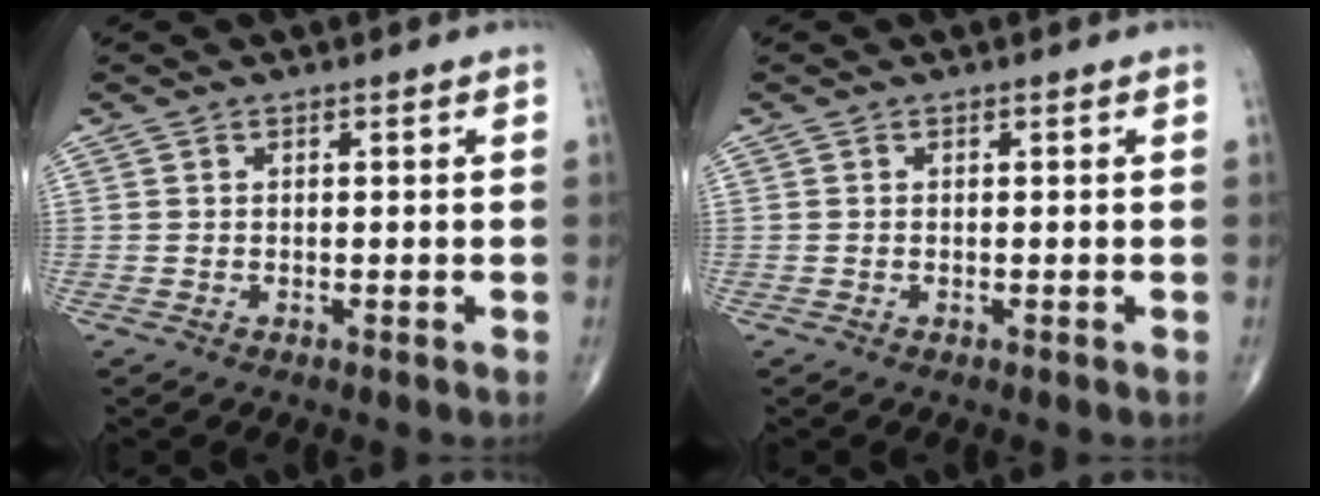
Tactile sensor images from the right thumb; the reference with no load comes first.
{"total": 0.0}